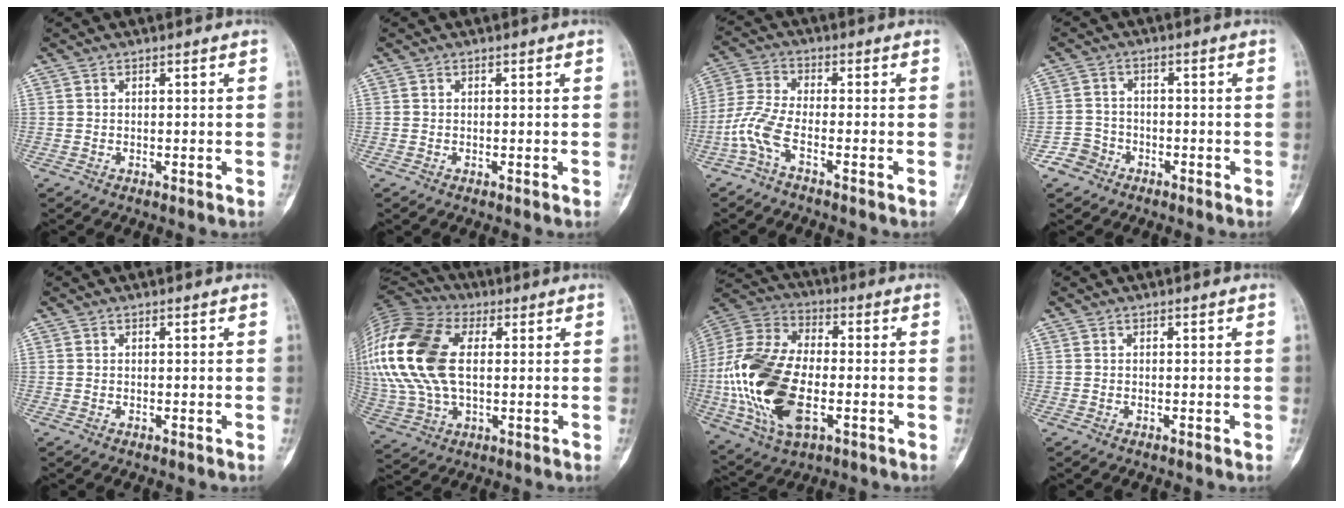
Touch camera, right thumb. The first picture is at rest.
{"total": 0.0}
{"total": 6.2, "force": [-3.1, 1.5, 5.2], "torque": [-0.135, 0.019, -0.072]}
{"total": 4.0, "force": [-2.4, 3.2, 0.1], "torque": [0.013, 0.021, -0.048]}
{"total": 0.0}
{"total": 23.8, "force": [3.5, 14.2, 18.8], "torque": [-0.439, 0.010, 0.061]}
{"total": 22.4, "force": [-3.8, 12.1, 18.5], "torque": [-0.392, 0.007, -0.067]}
{"total": 0.0}